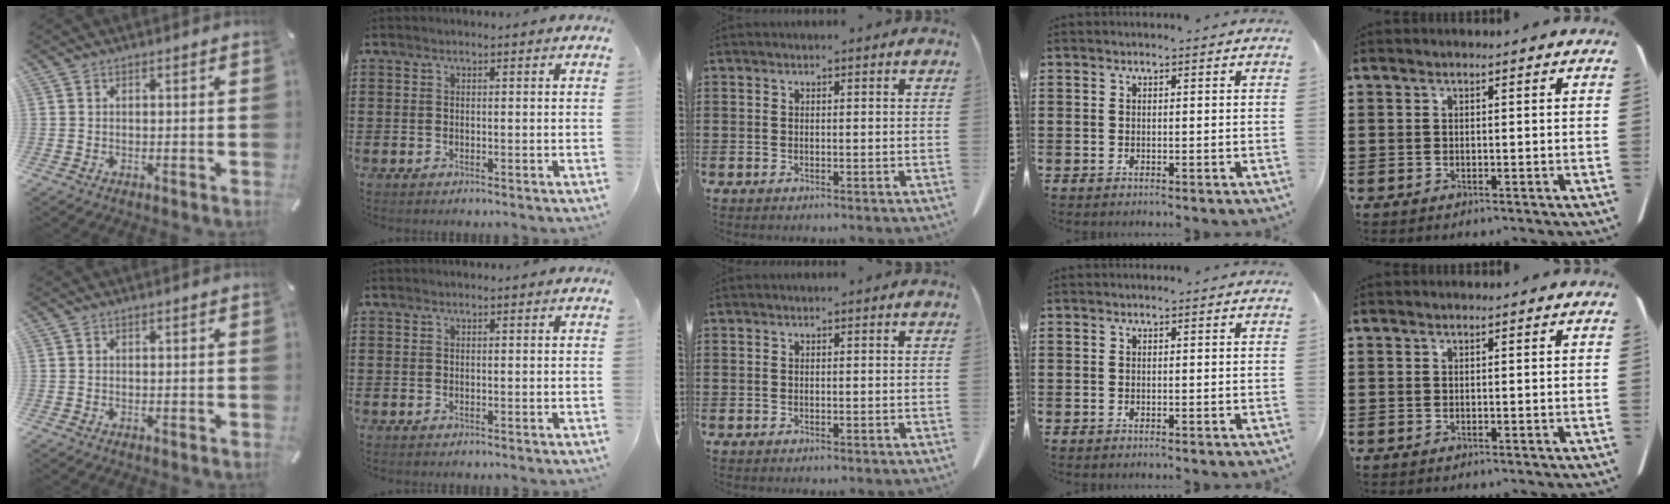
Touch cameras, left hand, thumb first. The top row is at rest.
{}